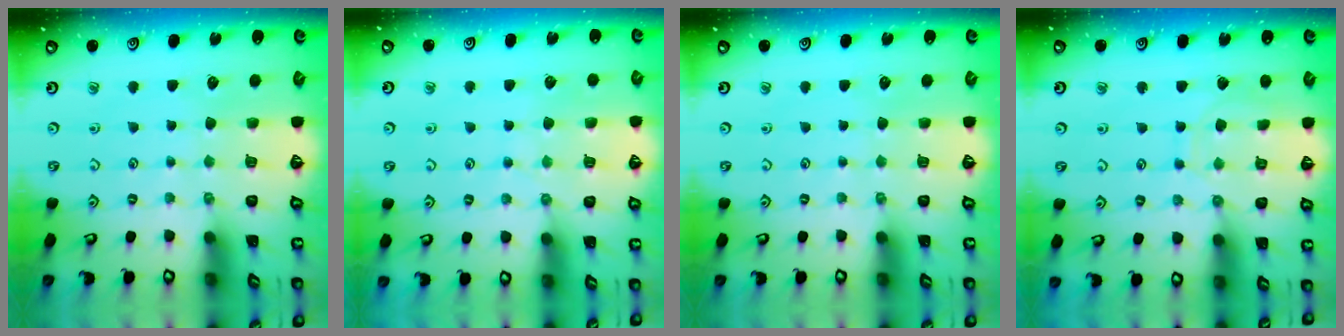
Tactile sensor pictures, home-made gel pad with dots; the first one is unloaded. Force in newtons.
{"total": 4.0, "press": 4.0, "slide": 0.2}
{"total": 0.0}
{"total": 7.3, "press": 7.2, "slide": 0.6}